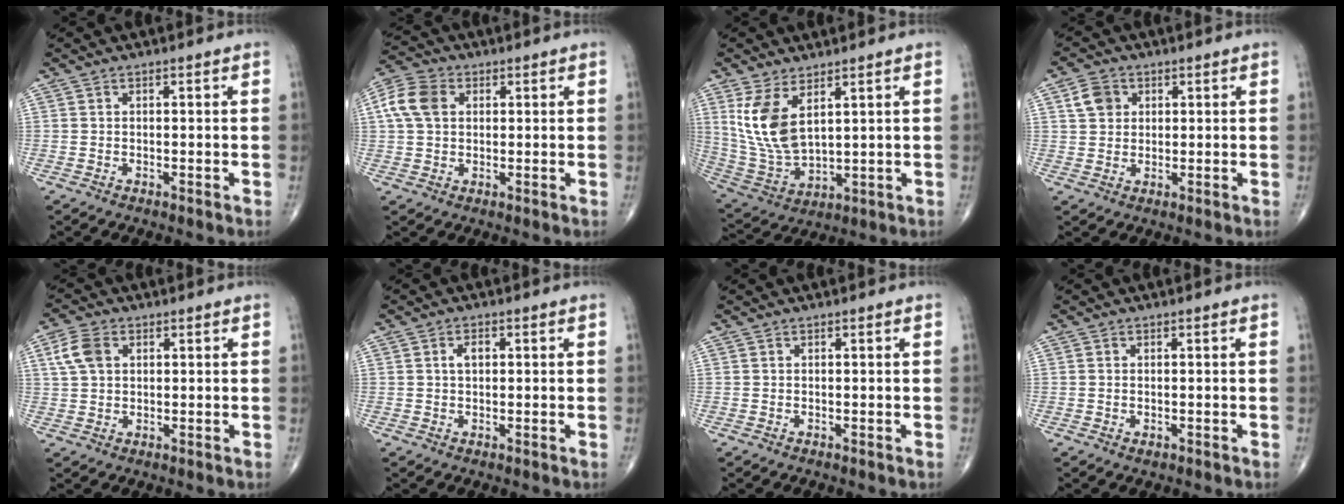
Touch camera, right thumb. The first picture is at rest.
{"total": 7.9, "force": [1.8, 5.8, 5.1], "torque": [-0.104, 0.015, 0.029]}
{"total": 11.7, "force": [4.6, 5.6, 9.1], "torque": [-0.183, -0.026, 0.110]}
{"total": 4.8, "force": [1.7, 3.9, 2.1], "torque": [-0.022, 0.000, 0.029]}
{"total": 5.7, "force": [1.8, 4.0, 3.7], "torque": [-0.073, 0.006, 0.034]}
{"total": 2.0, "force": [0.4, 1.3, 1.6], "torque": [-0.023, 0.006, 0.005]}
{"total": 0.0}
{"total": 0.7, "force": [-0.3, 0.4, 0.5], "torque": [-0.007, -0.003, -0.002]}